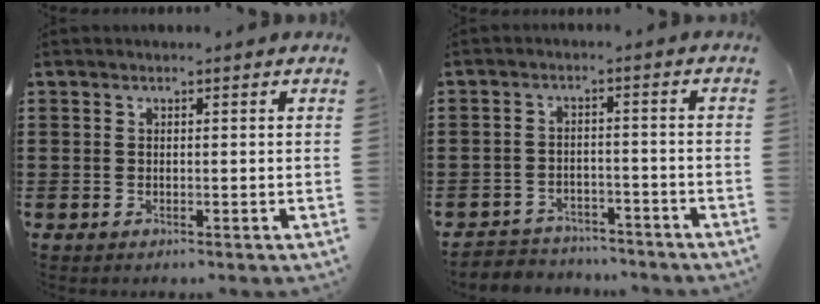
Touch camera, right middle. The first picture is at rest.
{"total": 3.4, "force": [-3.3, 0.8, -0.3], "torque": [-0.004, 0.001, -0.072]}